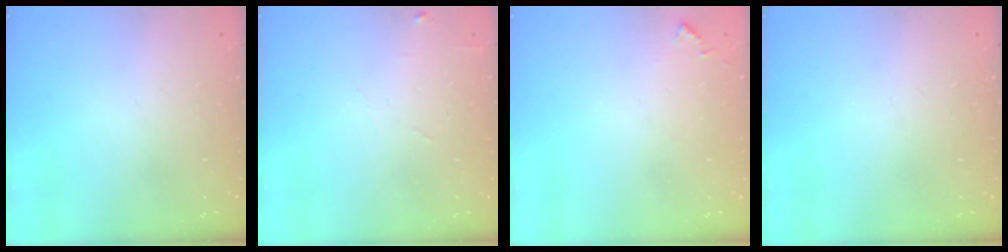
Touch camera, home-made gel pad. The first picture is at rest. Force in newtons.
{"total": 4.6, "press": 4.6, "slide": 0.6}
{"total": 5.8, "press": 5.7, "slide": 0.7}
{"total": 0.0}